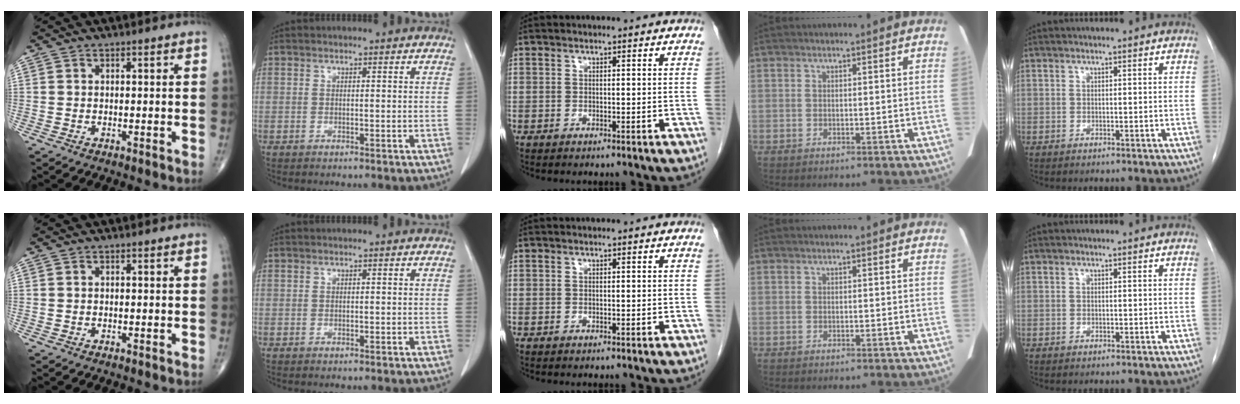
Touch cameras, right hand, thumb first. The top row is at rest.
{}